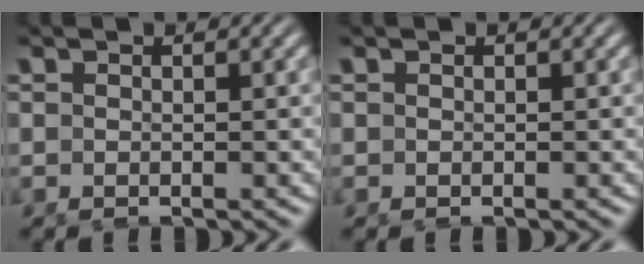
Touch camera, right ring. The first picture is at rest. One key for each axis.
{"total": 0.0}